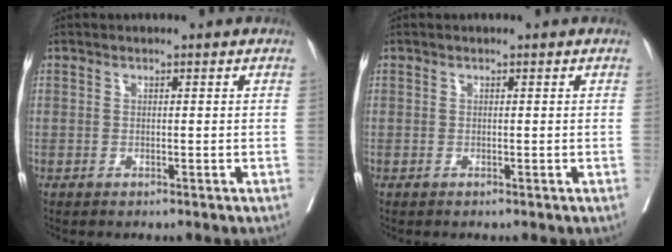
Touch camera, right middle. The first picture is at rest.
{"total": 0.0}